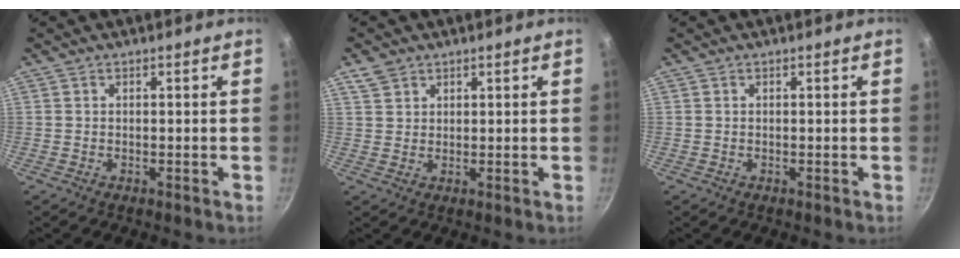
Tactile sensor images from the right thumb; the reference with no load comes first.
{"total": 3.5, "force": [2.1, 2.5, 1.2], "torque": [-0.011, 0.001, 0.042]}
{"total": 0.0}